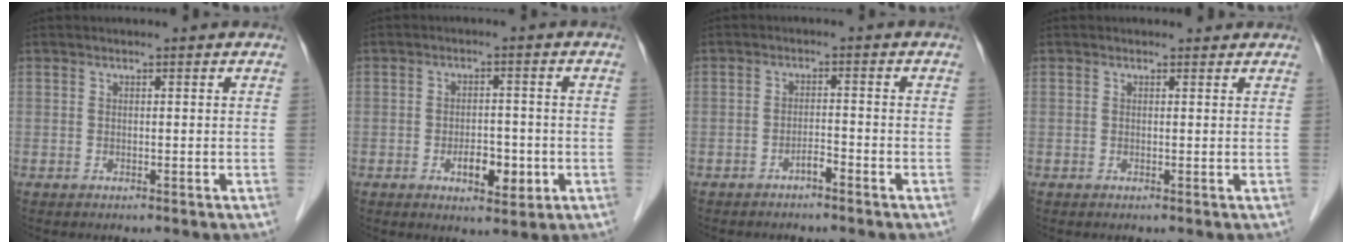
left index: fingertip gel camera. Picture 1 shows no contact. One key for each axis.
{"total": 5.2, "fx": -1.7, "fy": 2.5, "fz": 4.2, "tx": -0.067, "ty": 0.002, "tz": -0.019}
{"total": 1.8, "fx": -1.5, "fy": 0.2, "fz": 1.0, "tx": -0.017, "ty": 0.002, "tz": -0.026}
{"total": 1.0, "fx": 0.9, "fy": 0.4, "fz": 0.0, "tx": -0.009, "ty": 0.000, "tz": 0.008}